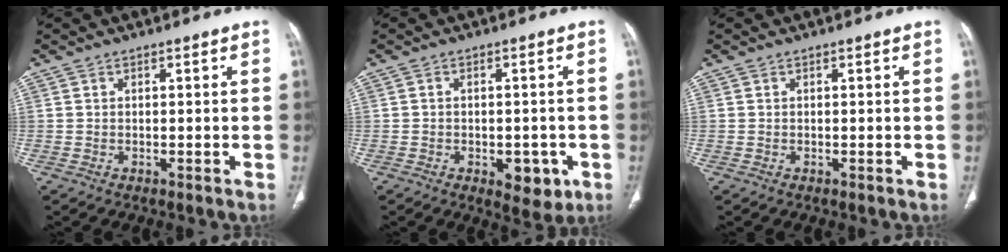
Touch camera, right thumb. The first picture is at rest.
{"total": 6.4, "force": [-2.4, 3.5, 4.7], "torque": [-0.038, 0.006, -0.021]}
{"total": 0.0}